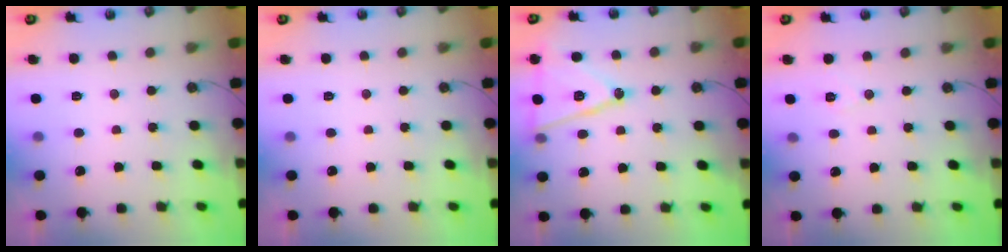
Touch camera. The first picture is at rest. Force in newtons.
{"total": 0.0}
{"total": 14.6, "press": 14.2, "slide": 3.4}
{"total": 6.3, "press": 4.4, "slide": 4.5}